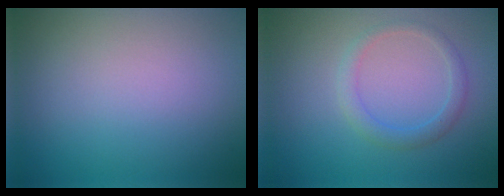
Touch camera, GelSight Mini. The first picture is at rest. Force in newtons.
{"total": 1.8, "press": 1.8, "slide": 0.1}